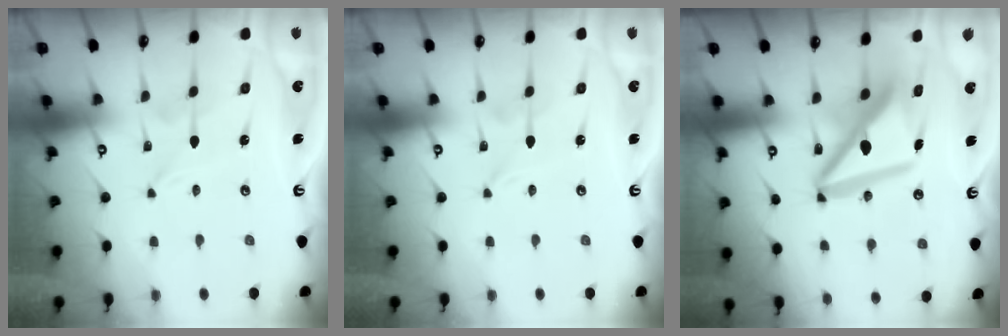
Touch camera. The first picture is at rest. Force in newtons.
{"total": 0.0}
{"total": 14.5, "press": 14.4, "slide": 1.5}